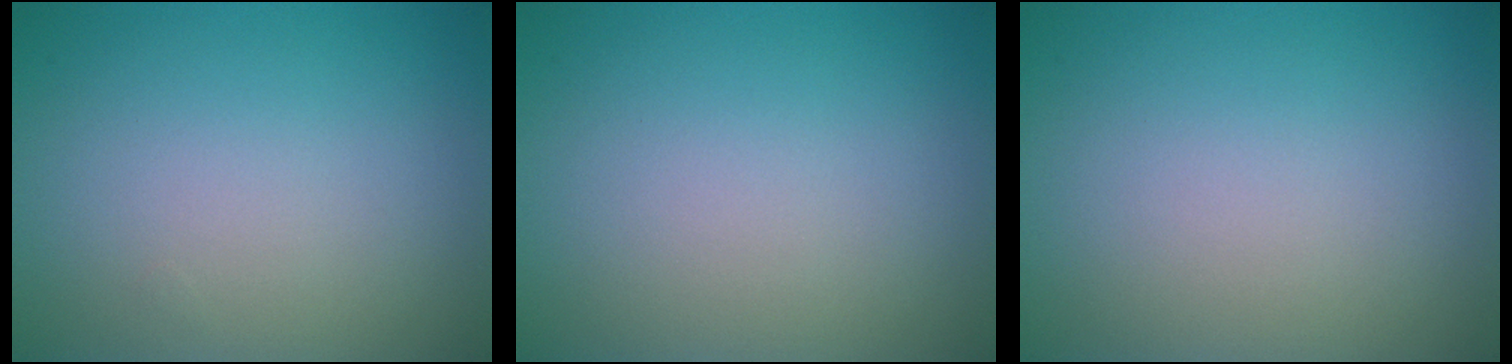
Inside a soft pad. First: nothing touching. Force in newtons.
{"total": 0.0}
{"total": 0.0}